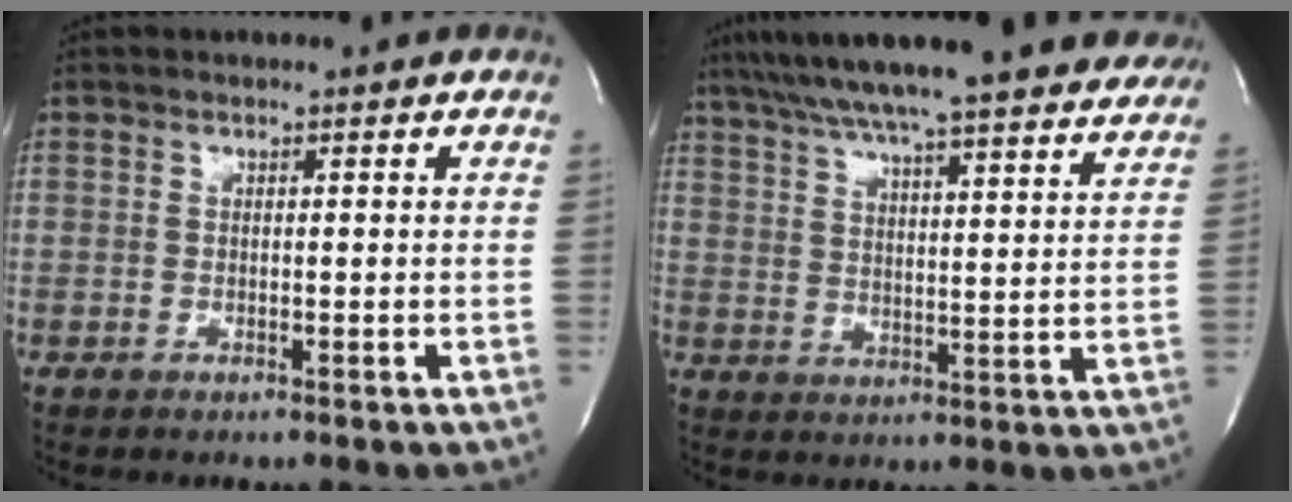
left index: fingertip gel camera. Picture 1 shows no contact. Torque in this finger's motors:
{"motor_torque": [1.03, -1.11, 1.06, 0.21]}